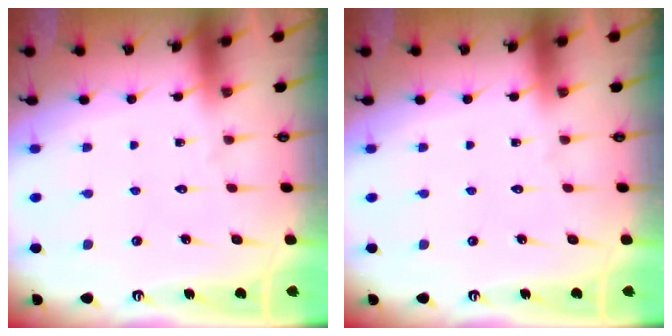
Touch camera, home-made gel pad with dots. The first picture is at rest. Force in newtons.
{"total": 0.0}